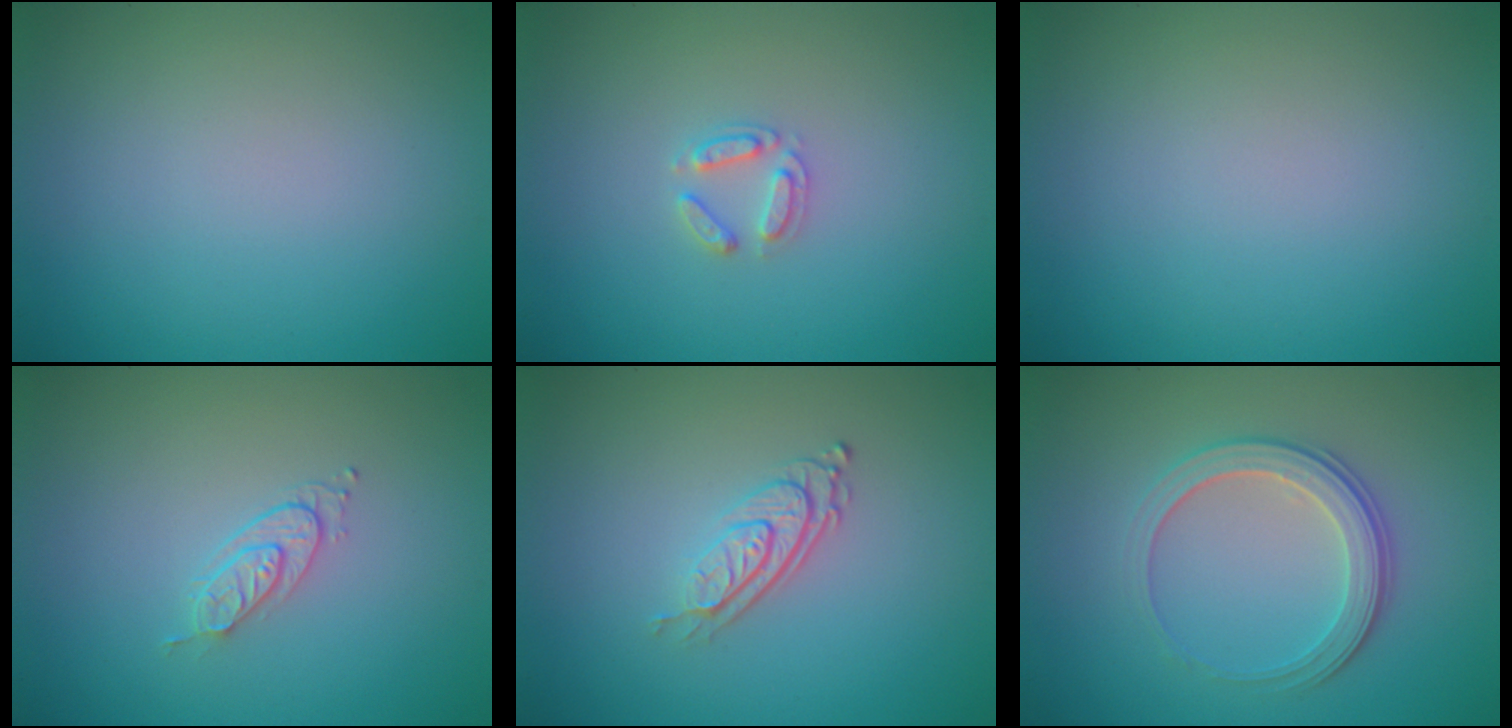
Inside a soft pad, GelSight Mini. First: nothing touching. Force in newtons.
{"total": 1.7, "press": 1.7, "slide": 0.2}
{"total": 0.0}
{"total": 1.7, "press": 1.1, "slide": 1.3}
{"total": 2.9, "press": 1.9, "slide": 2.2}
{"total": 3.3, "press": 2.9, "slide": 1.6}